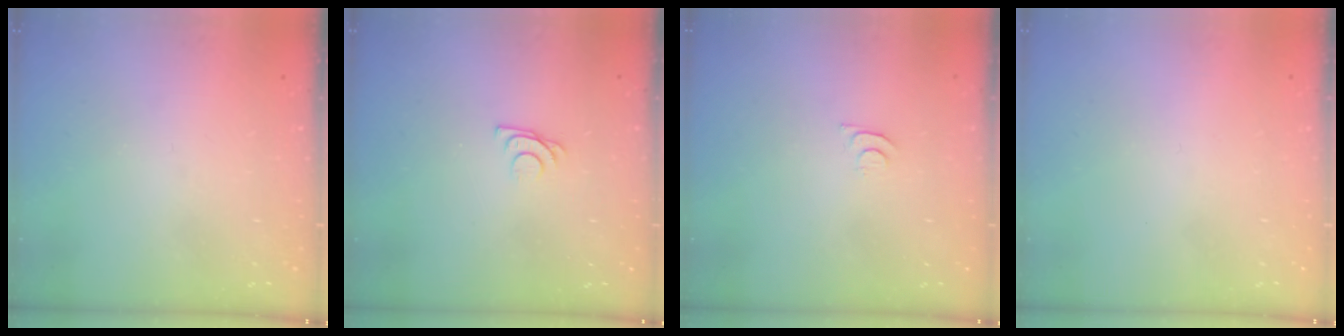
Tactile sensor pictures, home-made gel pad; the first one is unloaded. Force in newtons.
{"total": 6.1, "press": 6.0, "slide": 0.7}
{"total": 3.2, "press": 3.2, "slide": 0.4}
{"total": 1.7, "press": 1.7, "slide": 0.1}